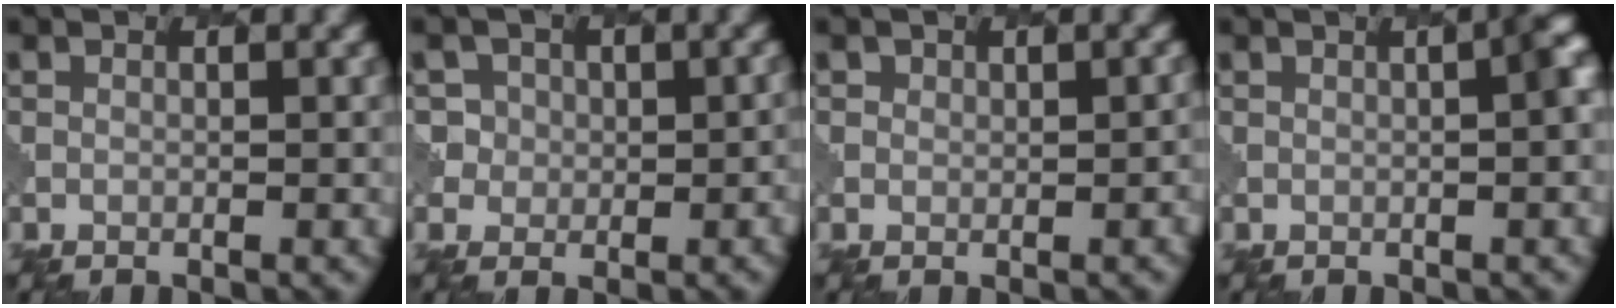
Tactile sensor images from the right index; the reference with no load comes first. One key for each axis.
{"total": 4.5, "fx": 0.7, "fy": 4.3, "fz": 1.0, "tx": 0.002, "ty": 0.033, "tz": -0.009}
{"total": 2.0, "fx": 0.4, "fy": 1.7, "fz": 1.0, "tx": -0.002, "ty": -0.007, "tz": 0.005}
{"total": 2.8, "fx": 0.2, "fy": 0.5, "fz": 2.8, "tx": -0.030, "ty": 0.013, "tz": -0.002}